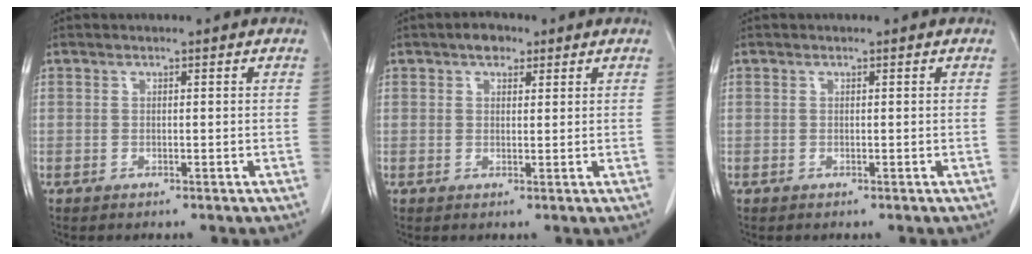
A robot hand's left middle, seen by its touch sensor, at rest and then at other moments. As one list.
[{"total": 2.7, "force": [1.7, 1.5, 1.4], "torque": [-0.025, 0.009, 0.027]}, {"total": 0.0}]